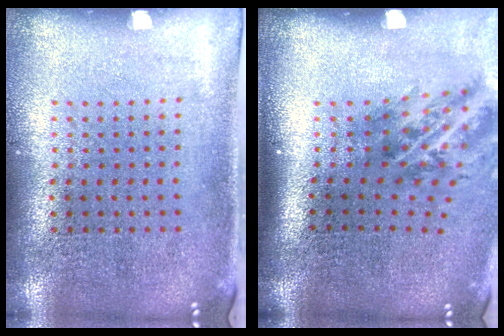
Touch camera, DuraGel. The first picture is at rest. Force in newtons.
{"total": 1.7, "press": 1.1, "slide": 1.3}